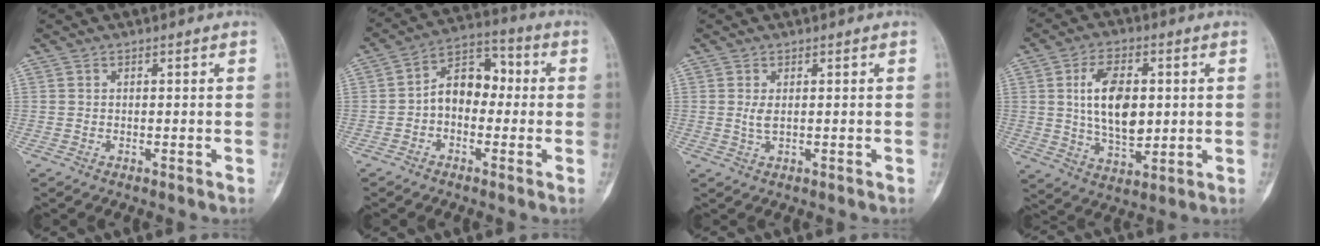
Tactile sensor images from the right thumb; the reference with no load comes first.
{"total": 9.4, "force": [-0.8, 6.6, 6.6], "torque": [-0.075, 0.039, -0.029]}
{"total": 1.6, "force": [0.2, 0.5, 1.6], "torque": [-0.038, -0.002, 0.009]}
{"total": 12.5, "force": [1.7, 7.1, 10.1], "torque": [-0.161, -0.010, 0.036]}